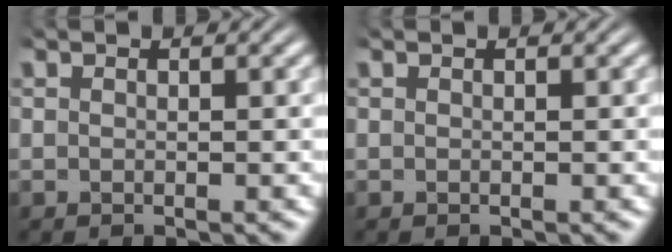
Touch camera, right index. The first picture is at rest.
{"total": 0.0}